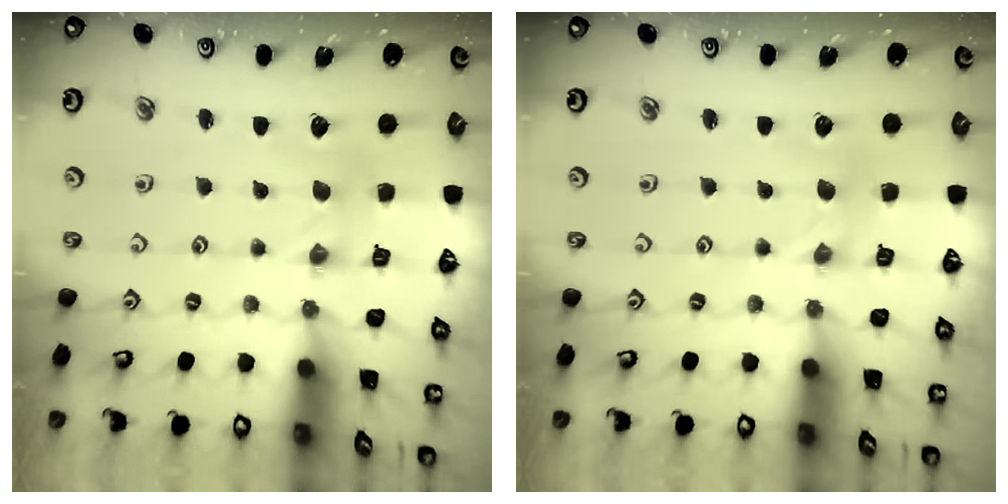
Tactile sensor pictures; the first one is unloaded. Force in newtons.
{"total": 0.7, "press": 0.7, "slide": 0.2}